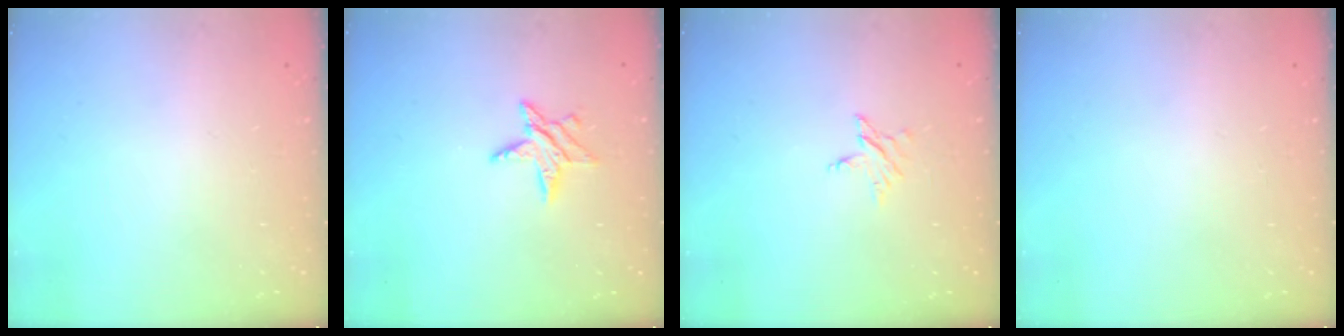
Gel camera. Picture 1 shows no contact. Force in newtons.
{"total": 5.9, "press": 5.9, "slide": 0.1}
{"total": 2.7, "press": 2.7, "slide": 0.2}
{"total": 0.0}